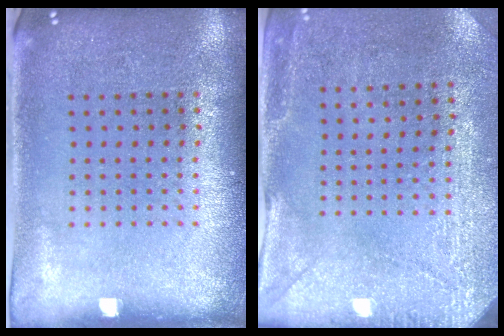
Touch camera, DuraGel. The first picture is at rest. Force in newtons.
{"total": 2.9, "press": 2.6, "slide": 1.3}